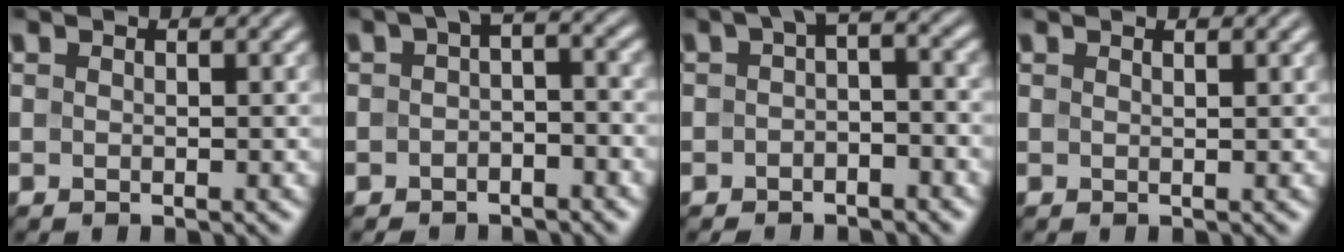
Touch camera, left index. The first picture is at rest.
{"total": 3.3, "force": [-0.7, 1.9, 2.6], "torque": [-0.028, 0.011, -0.022]}
{"total": 3.6, "force": [-0.8, 1.9, 2.9], "torque": [-0.033, 0.011, -0.023]}
{"total": 0.6, "force": [0.5, 0.1, 0.4], "torque": [-0.003, 0.001, 0.010]}